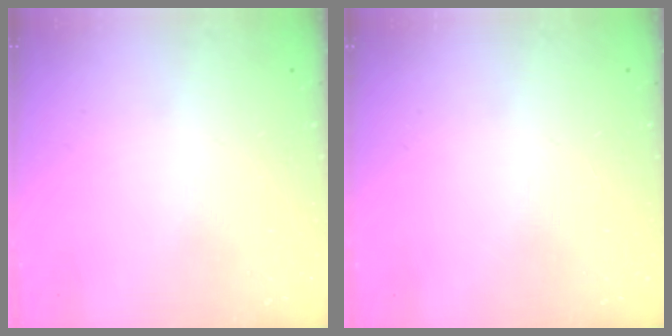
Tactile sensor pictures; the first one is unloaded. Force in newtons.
{"total": 0.0}